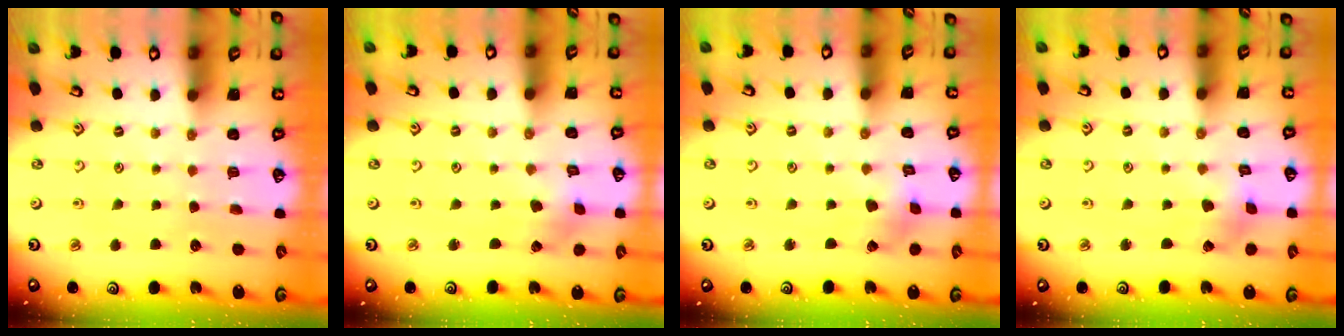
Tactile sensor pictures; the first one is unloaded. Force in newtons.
{"total": 2.7, "press": 2.7, "slide": 0.4}
{"total": 2.6, "press": 2.6, "slide": 0.5}
{"total": 2.6, "press": 2.6, "slide": 0.5}